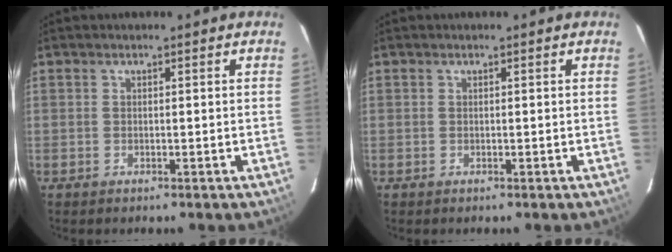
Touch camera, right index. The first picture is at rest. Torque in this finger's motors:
{"motor_torque": [-0.14, 0.07, -0.03, 0.01]}